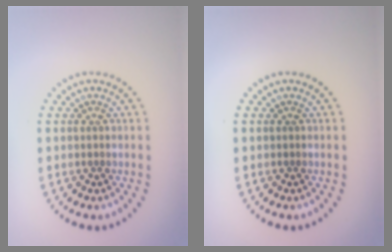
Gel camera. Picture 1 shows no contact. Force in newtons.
{"total": 0.0}